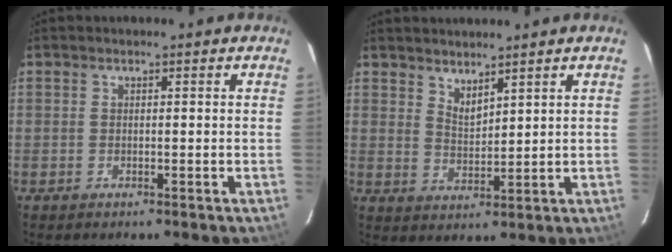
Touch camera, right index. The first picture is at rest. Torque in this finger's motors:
{"motor_torque": [-0.02, 0.09, -0.05, 0.01]}